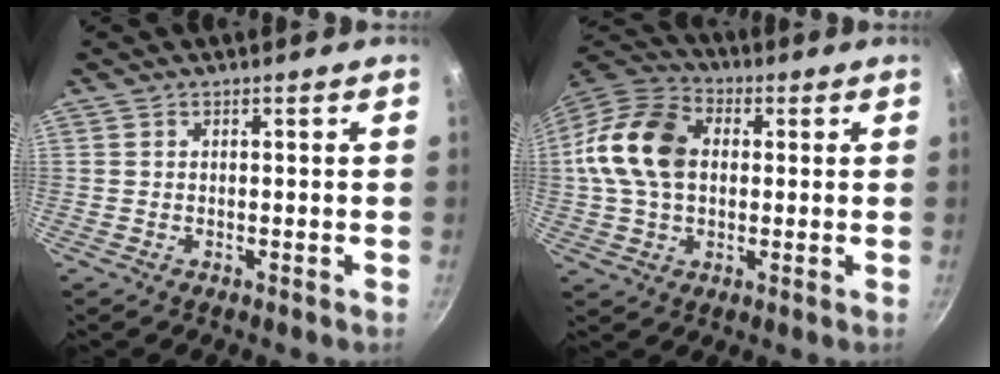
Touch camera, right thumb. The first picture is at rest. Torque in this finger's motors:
{"motor_torque": [0.30, 0.29, 0.14, -0.02, 0.42]}